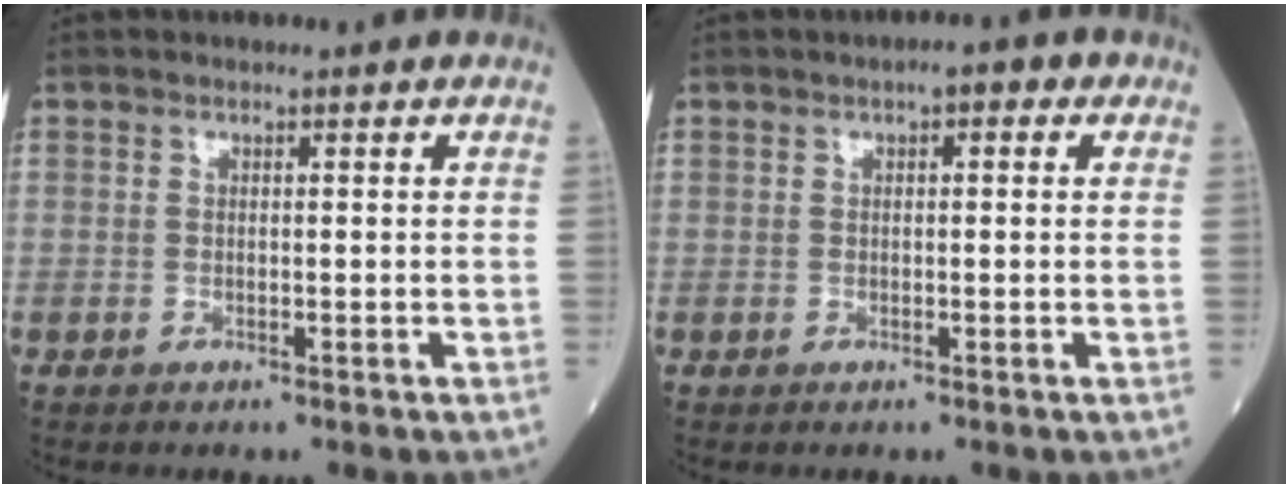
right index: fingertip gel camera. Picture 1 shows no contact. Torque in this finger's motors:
{"motor_torque": [-0.01, 0.02, 0.02, 0.00]}